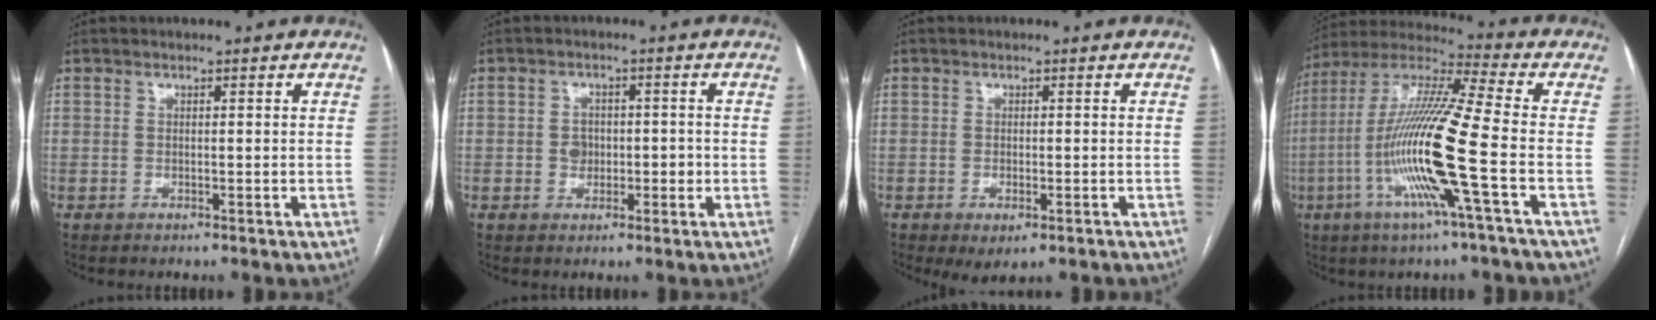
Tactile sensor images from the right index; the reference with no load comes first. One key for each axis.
{"total": 3.1, "fx": -0.2, "fy": 2.5, "fz": 1.8, "tx": -0.016, "ty": 0.013, "tz": 0.000}
{"total": 3.6, "fx": -2.0, "fy": 1.4, "fz": 2.7, "tx": -0.038, "ty": -0.006, "tz": -0.020}
{"total": 17.3, "fx": -4.7, "fy": -0.8, "fz": 16.6, "tx": -0.333, "ty": -0.008, "tz": -0.101}